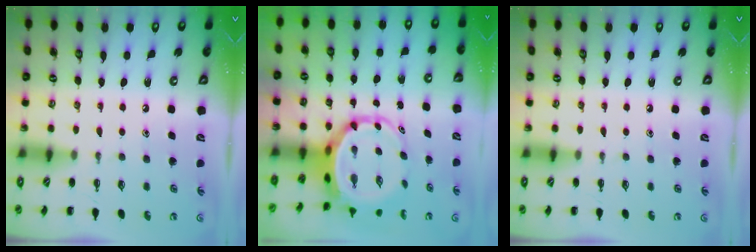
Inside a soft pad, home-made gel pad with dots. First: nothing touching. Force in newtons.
{"total": 7.2, "press": 6.9, "slide": 2.2}
{"total": 0.0}